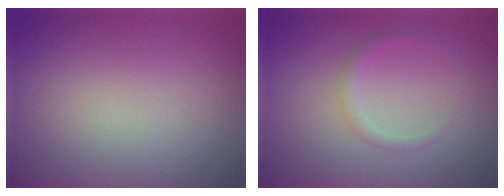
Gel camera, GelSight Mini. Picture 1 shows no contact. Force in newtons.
{"total": 1.2, "press": 1.2, "slide": 0.1}